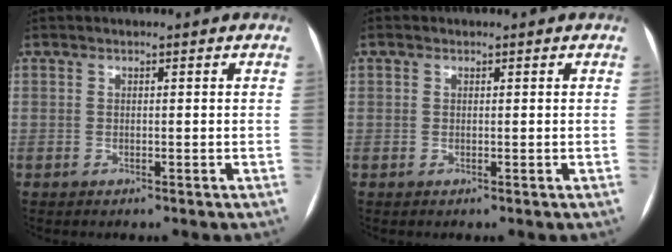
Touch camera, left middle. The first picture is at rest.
{"total": 1.6, "force": [-0.5, -1.1, -1.1], "torque": [0.025, -0.004, -0.008]}